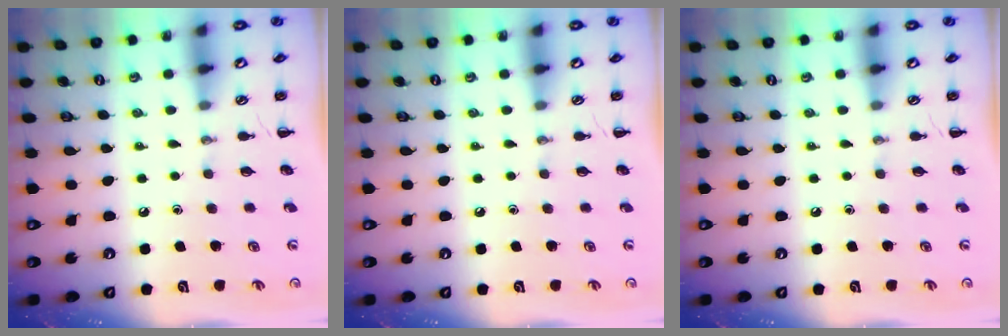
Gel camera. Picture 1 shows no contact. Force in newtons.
{"total": 0.0}
{"total": 0.0}